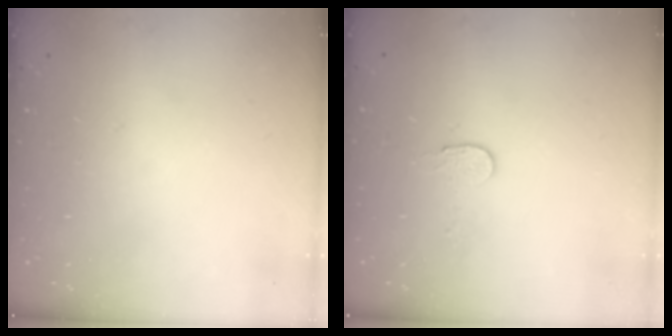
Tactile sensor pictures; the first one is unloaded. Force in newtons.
{"total": 2.7, "press": 2.7, "slide": 0.2}